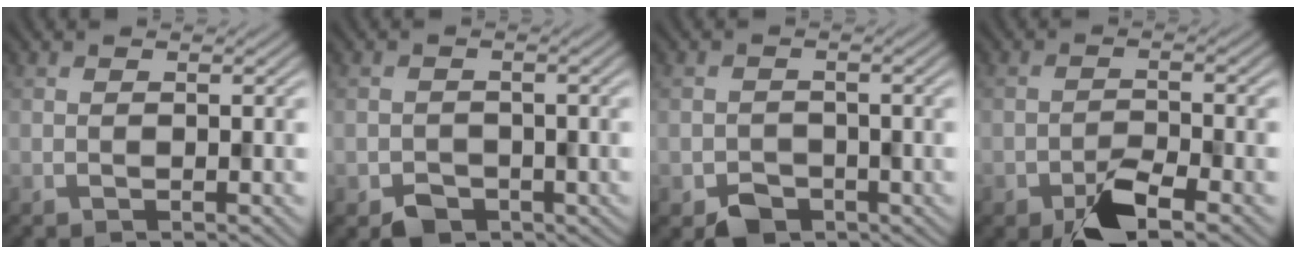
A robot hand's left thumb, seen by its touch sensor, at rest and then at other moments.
{"total": 3.3, "force": [-1.9, 2.4, 1.1], "torque": [-0.017, -0.012, -0.038]}
{"total": 3.7, "force": [-2.2, 2.7, 1.2], "torque": [-0.020, -0.012, -0.043]}
{"total": 5.8, "force": [-3.6, 2.1, 4.0], "torque": [-0.068, 0.000, -0.067]}